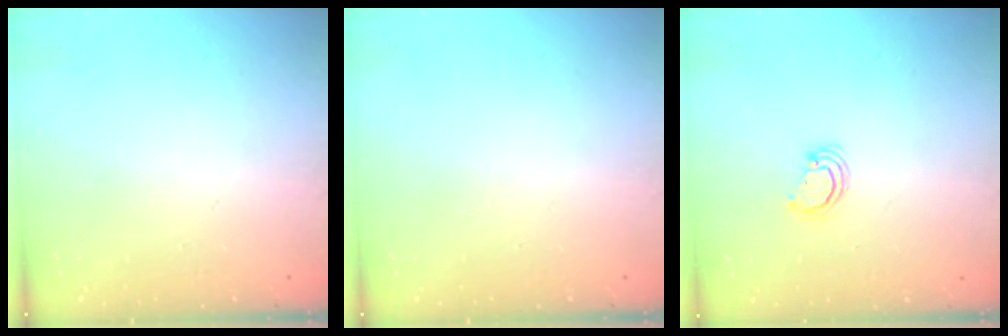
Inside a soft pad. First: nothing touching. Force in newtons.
{"total": 0.0}
{"total": 2.7, "press": 2.7, "slide": 0.2}